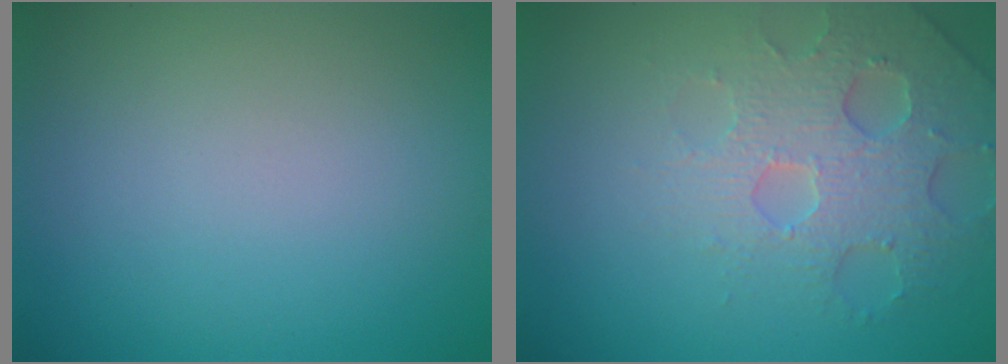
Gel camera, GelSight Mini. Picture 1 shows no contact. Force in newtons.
{"total": 4.3, "press": 4.0, "slide": 1.6}